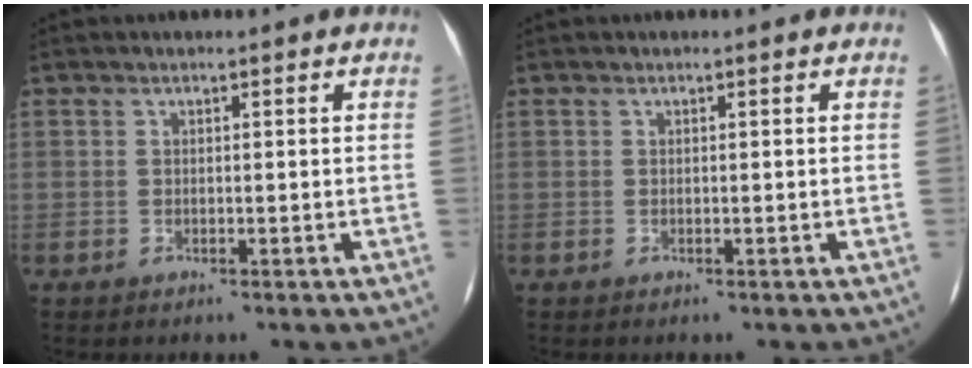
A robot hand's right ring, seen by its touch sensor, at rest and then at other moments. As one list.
[{"total": 0.0}]